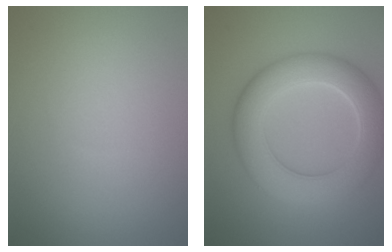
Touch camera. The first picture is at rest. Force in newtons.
{"total": 7.7, "press": 7.7, "slide": 0.4}